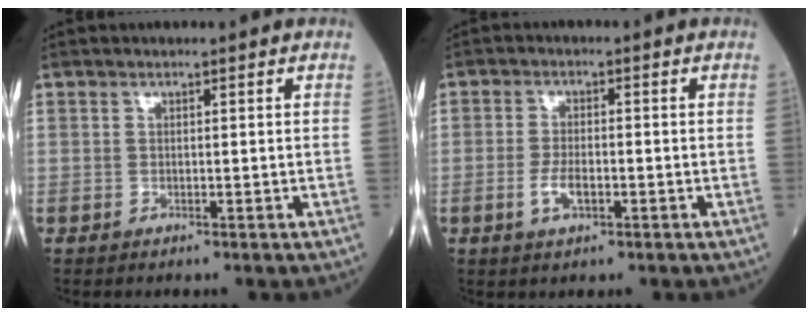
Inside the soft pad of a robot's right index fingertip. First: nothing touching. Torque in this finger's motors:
{"motor_torque": [0.50, -0.23, 0.17, 0.03]}